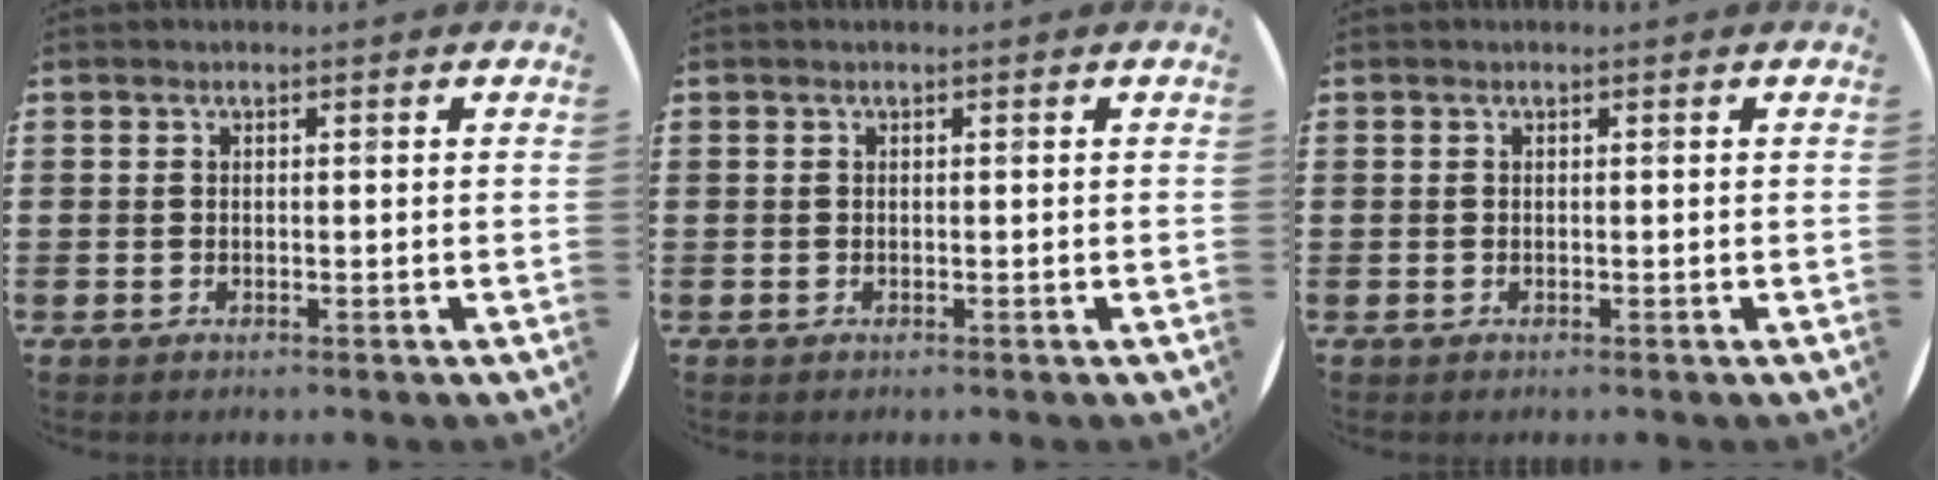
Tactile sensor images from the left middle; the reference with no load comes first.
{"total": 0.0}
{"total": 0.0}